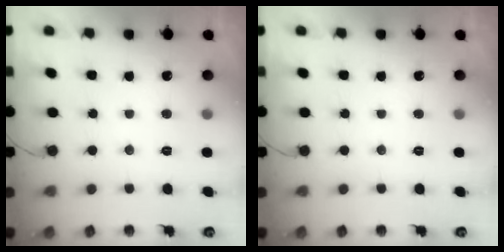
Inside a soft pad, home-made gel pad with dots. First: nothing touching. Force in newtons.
{"total": 0.0}